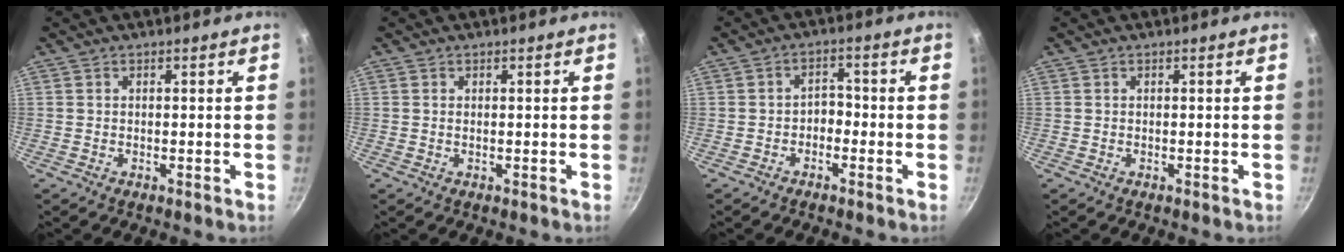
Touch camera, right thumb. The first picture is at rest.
{"total": 0.0}
{"total": 3.1, "force": [-1.4, 2.2, 1.7], "torque": [-0.006, 0.021, -0.031]}
{"total": 0.0}